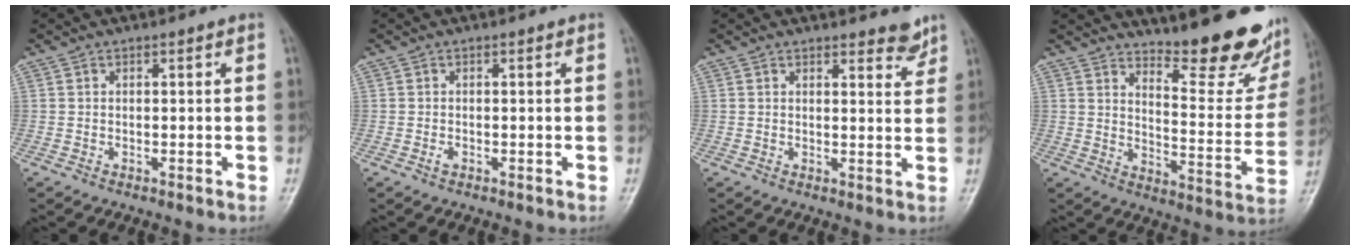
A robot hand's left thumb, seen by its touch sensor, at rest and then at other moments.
{"total": 0.7, "force": [-0.2, 0.4, 0.5], "torque": [-0.009, -0.001, -0.005]}
{"total": 3.5, "force": [3.0, 1.1, 1.5], "torque": [-0.002, -0.023, 0.035]}
{"total": 18.8, "force": [15.1, 4.8, 10.2], "torque": [-0.101, -0.130, 0.201]}